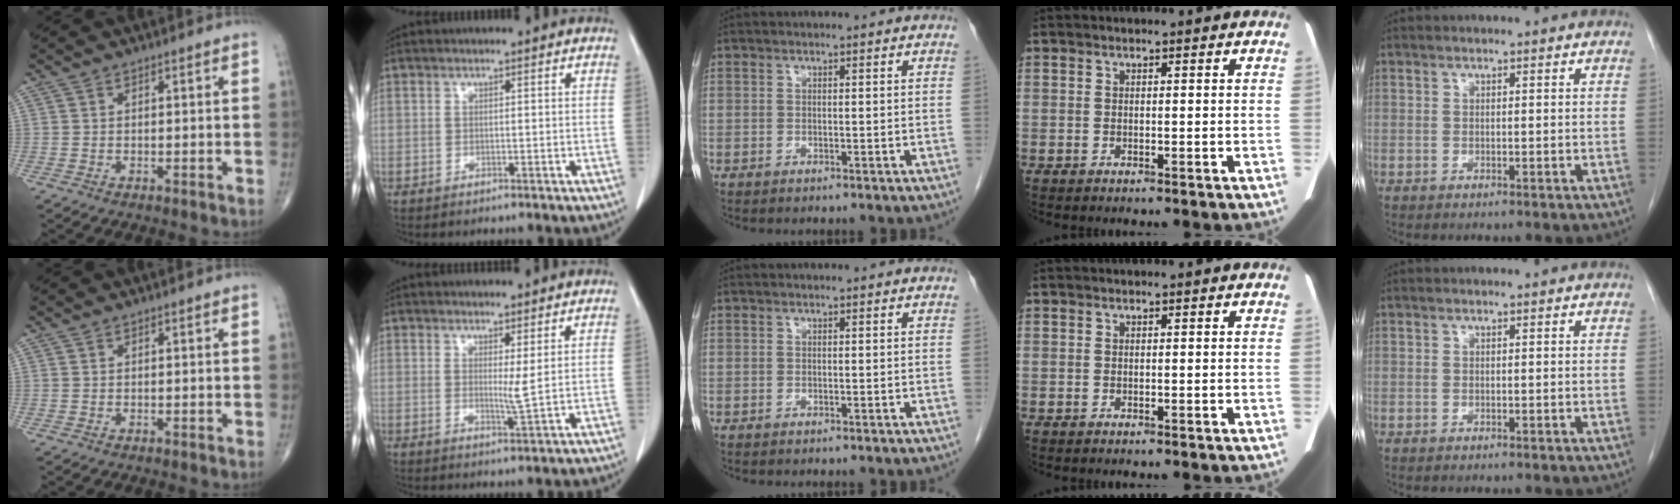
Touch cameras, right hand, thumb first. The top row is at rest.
{"index": {"total": 2.0, "force": [0.7, -0.3, 1.9], "torque": [-0.035, -0.010, 0.015]}}